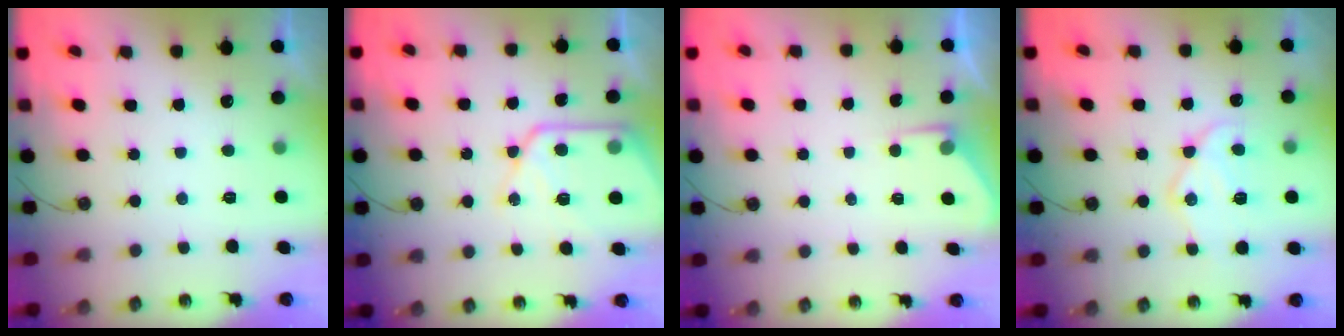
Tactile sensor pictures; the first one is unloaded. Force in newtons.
{"total": 14.2, "press": 14.1, "slide": 1.3}
{"total": 2.9, "press": 2.9, "slide": 0.5}
{"total": 14.9, "press": 14.9, "slide": 1.4}